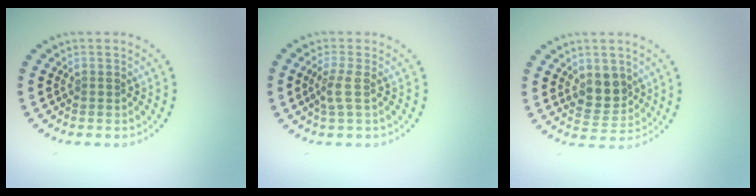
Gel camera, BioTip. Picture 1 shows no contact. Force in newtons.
{"total": 1.9, "press": 1.5, "slide": 1.1}
{"total": 3.4, "press": 3.3, "slide": 0.9}